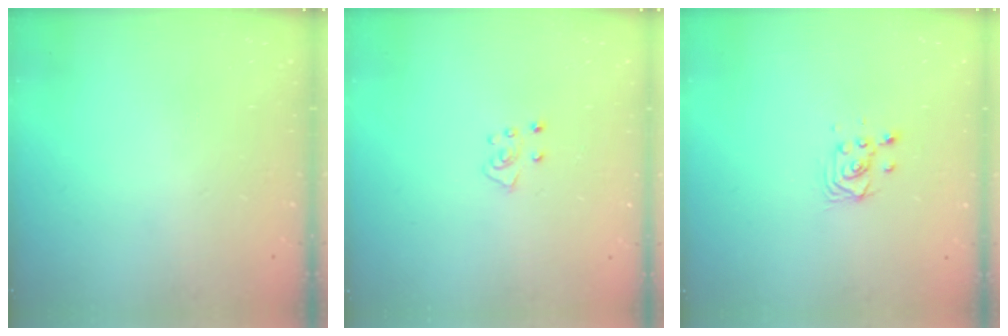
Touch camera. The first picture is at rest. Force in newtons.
{"total": 4.2, "press": 4.2, "slide": 0.4}
{"total": 3.2, "press": 3.2, "slide": 0.6}